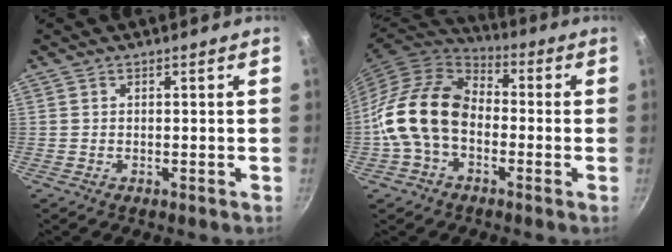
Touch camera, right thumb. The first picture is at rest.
{"total": 15.3, "force": [-2.4, 10.8, 10.6], "torque": [-0.169, 0.038, -0.064]}